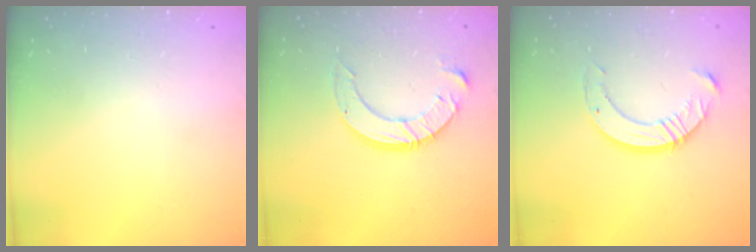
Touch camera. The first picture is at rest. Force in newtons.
{"total": 10.2, "press": 10.2, "slide": 1.0}
{"total": 10.5, "press": 10.4, "slide": 0.9}